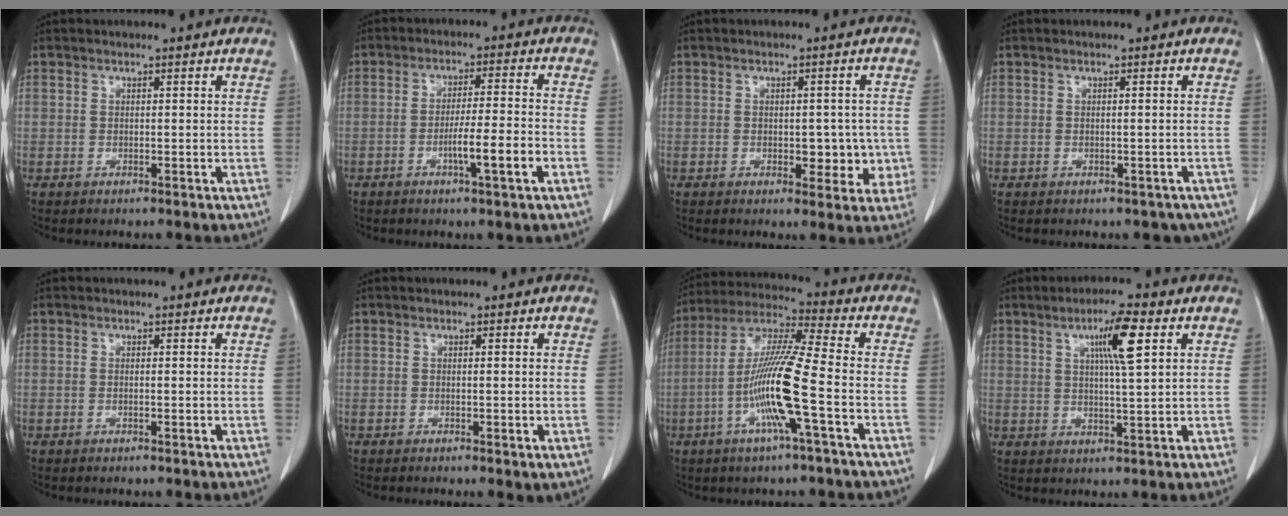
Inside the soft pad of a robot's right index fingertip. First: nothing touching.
{"total": 7.1, "force": [-2.8, -0.2, 6.6], "torque": [-0.106, -0.003, -0.046]}
{"total": 5.4, "force": [-0.9, 3.1, 4.3], "torque": [-0.034, 0.006, -0.006]}
{"total": 3.7, "force": [-2.7, 2.3, 1.1], "torque": [0.002, 0.014, -0.028]}
{"total": 0.0}
{"total": 1.3, "force": [-0.2, 0.2, 1.2], "torque": [-0.020, -0.005, 0.000]}
{"total": 13.4, "force": [-3.9, -0.4, 12.8], "torque": [-0.258, -0.003, -0.083]}
{"total": 7.4, "force": [2.9, 0.2, 6.8], "torque": [-0.118, 0.004, 0.049]}